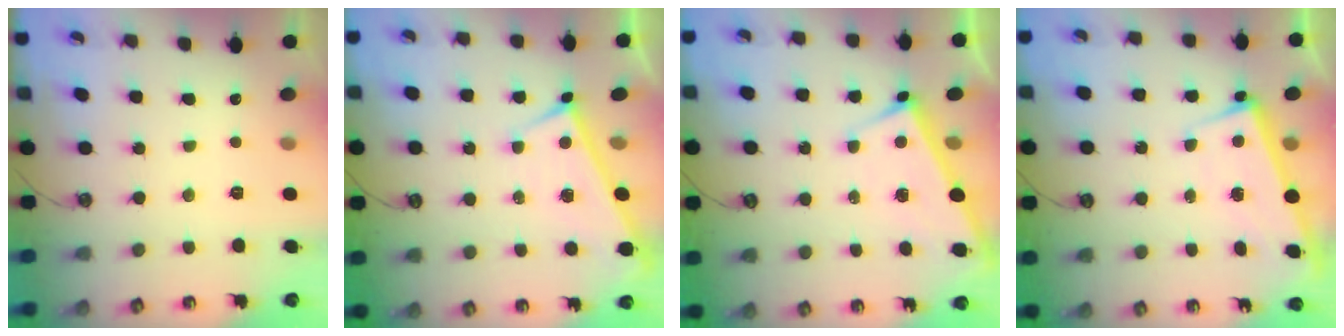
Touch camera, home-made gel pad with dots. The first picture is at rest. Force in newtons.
{"total": 0.0}
{"total": 3.3, "press": 3.3, "slide": 0.1}
{"total": 2.2, "press": 2.0, "slide": 0.9}